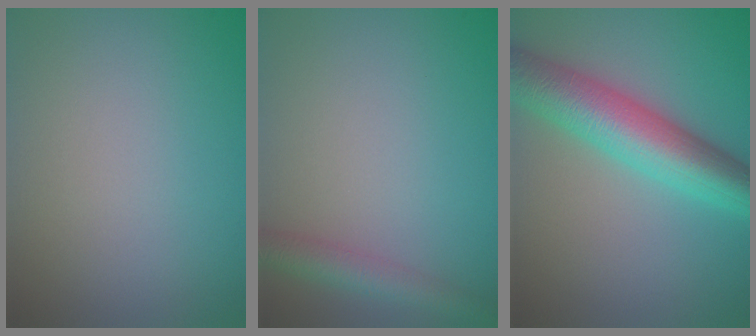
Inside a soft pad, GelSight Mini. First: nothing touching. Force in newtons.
{"total": 2.7, "press": 2.7, "slide": 0.1}
{"total": 8.1, "press": 8.1, "slide": 0.1}